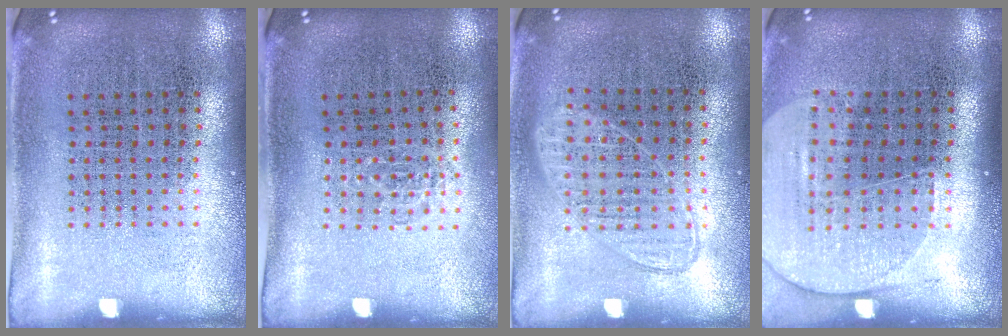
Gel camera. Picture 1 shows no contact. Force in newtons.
{"total": 0.6, "press": 0.5, "slide": 0.3}
{"total": 1.0, "press": 0.9, "slide": 0.4}
{"total": 1.7, "press": 1.5, "slide": 0.7}